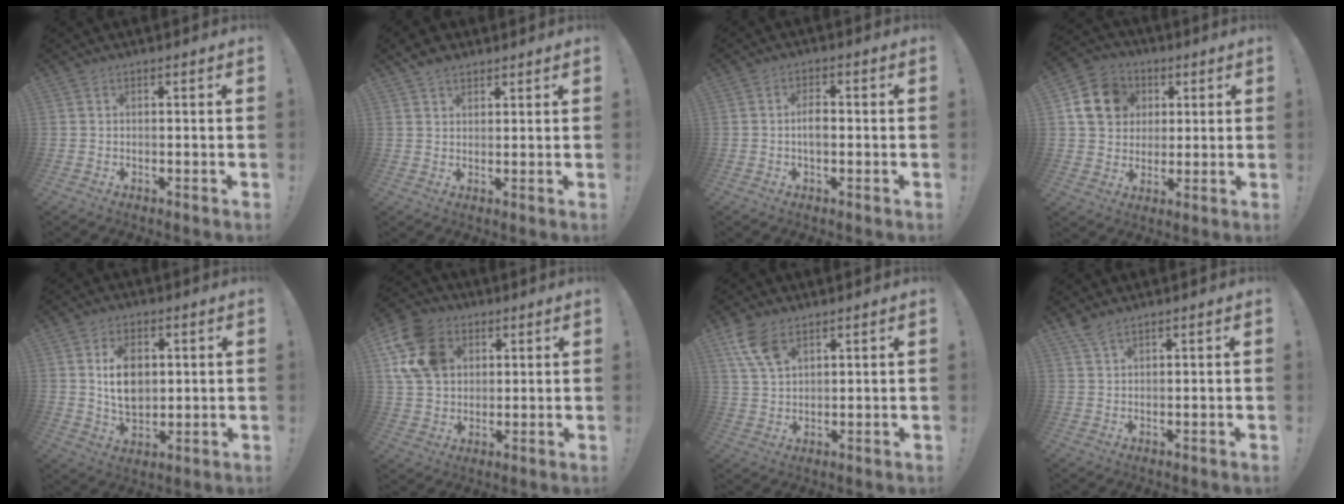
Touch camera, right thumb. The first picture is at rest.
{"total": 4.2, "force": [3.2, 2.4, 1.3], "torque": [-0.019, -0.014, 0.060]}
{"total": 4.0, "force": [-0.6, 2.0, 3.4], "torque": [-0.056, 0.000, -0.018]}
{"total": 13.8, "force": [4.0, 11.7, 6.1], "torque": [-0.083, 0.000, 0.086]}
{"total": 10.6, "force": [2.2, 7.2, 7.5], "torque": [-0.117, -0.001, 0.037]}
{"total": 16.1, "force": [5.3, 12.6, 8.5], "torque": [-0.147, -0.013, 0.108]}
{"total": 9.0, "force": [5.2, 4.8, 5.5], "torque": [-0.103, -0.015, 0.104]}
{"total": 3.5, "force": [3.0, 0.8, 1.6], "torque": [-0.030, -0.017, 0.055]}